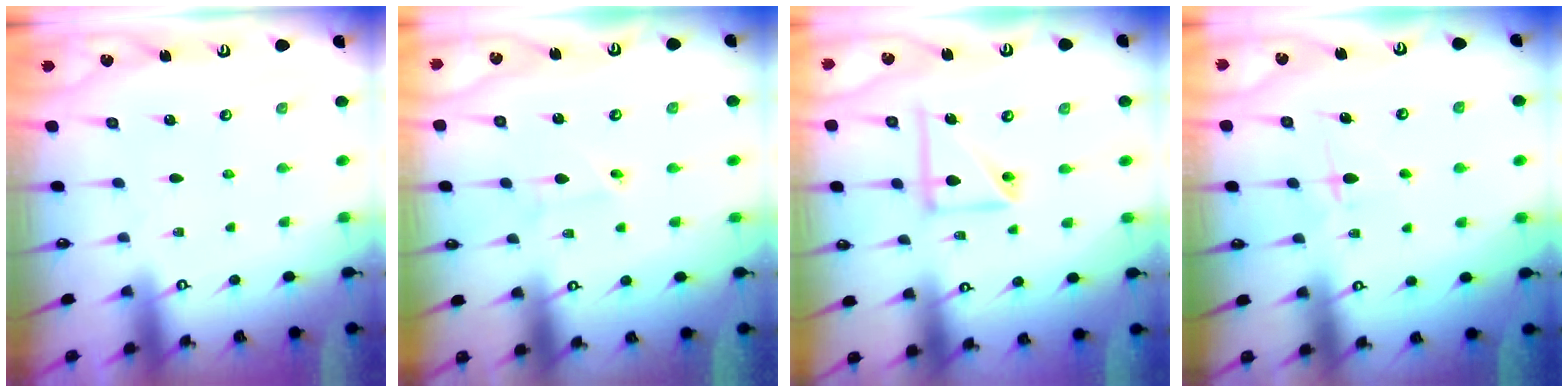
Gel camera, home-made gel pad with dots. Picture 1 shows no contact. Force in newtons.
{"total": 1.8, "press": 1.8, "slide": 0.1}
{"total": 11.2, "press": 11.1, "slide": 1.6}
{"total": 5.2, "press": 5.1, "slide": 0.6}